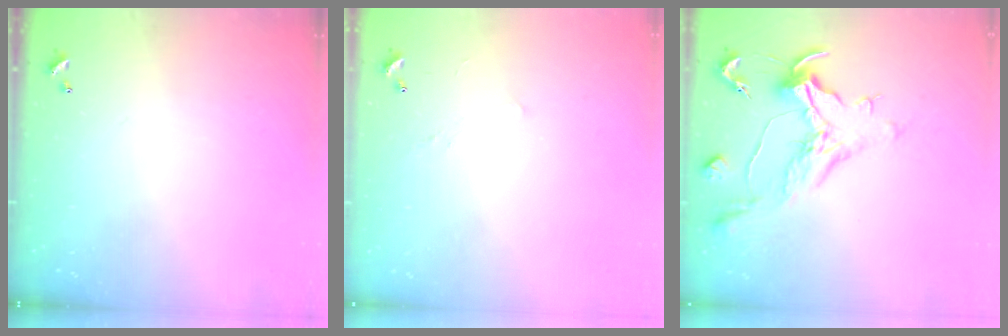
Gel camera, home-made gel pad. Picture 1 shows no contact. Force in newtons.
{"total": 2.9, "press": 2.8, "slide": 0.4}
{"total": 1.6, "press": 1.5, "slide": 0.6}